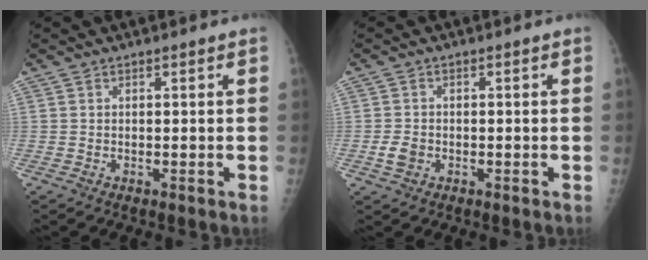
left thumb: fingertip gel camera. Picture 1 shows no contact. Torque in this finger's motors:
{"motor_torque": [-0.22, 0.36, 0.22, 0.03, 0.01]}